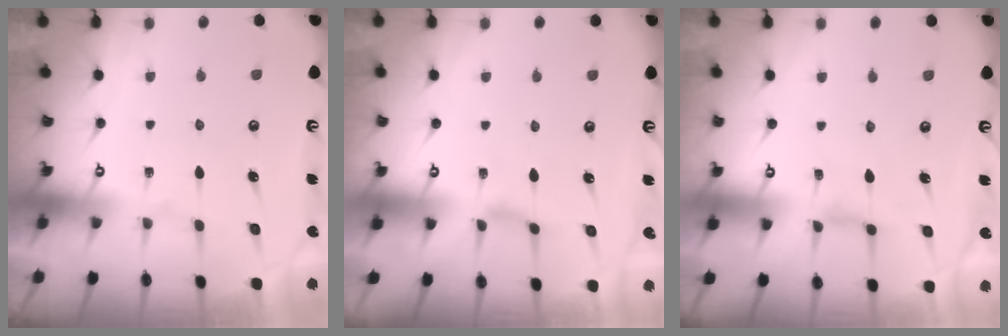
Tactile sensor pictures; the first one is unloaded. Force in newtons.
{"total": 1.7, "press": 1.6, "slide": 0.4}
{"total": 2.3, "press": 2.2, "slide": 0.4}